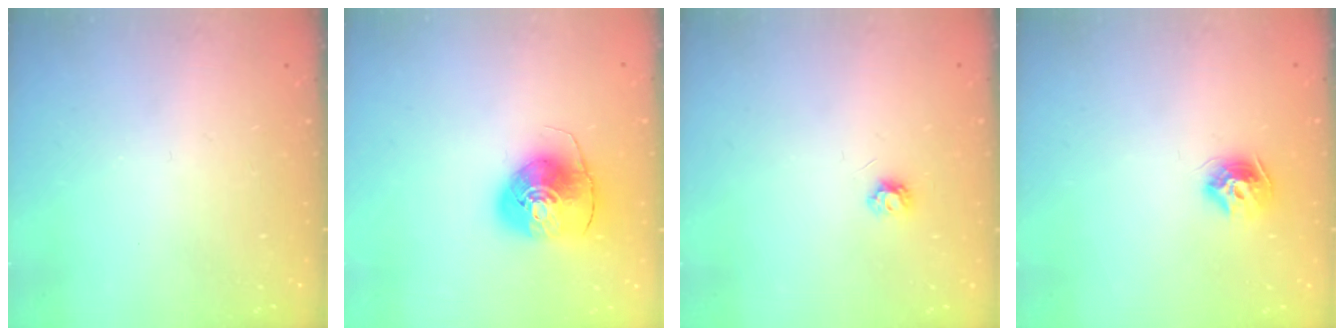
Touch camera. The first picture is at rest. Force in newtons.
{"total": 8.6, "press": 8.5, "slide": 1.1}
{"total": 3.9, "press": 3.8, "slide": 0.6}
{"total": 8.7, "press": 8.7, "slide": 0.4}